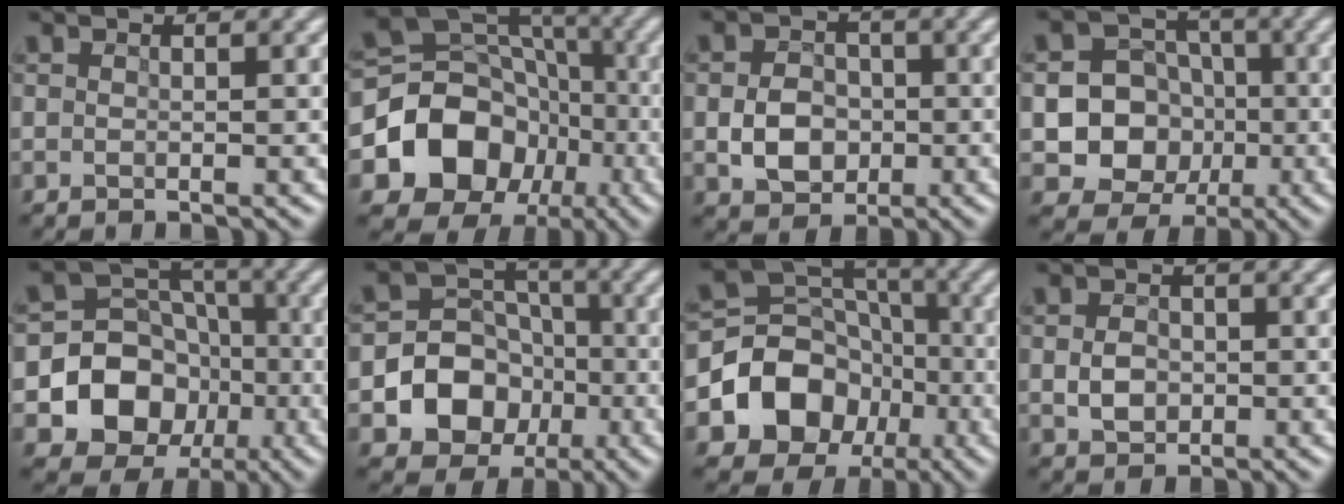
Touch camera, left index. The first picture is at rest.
{"total": 11.6, "force": [-3.4, 9.4, 5.9], "torque": [-0.119, 0.000, -0.056]}
{"total": 3.9, "force": [-1.0, 3.0, 2.3], "torque": [-0.042, 0.003, -0.012]}
{"total": 8.8, "force": [-1.9, 8.0, 3.0], "torque": [-0.054, 0.002, -0.053]}
{"total": 9.8, "force": [-2.8, 8.4, 4.1], "torque": [-0.077, -0.002, -0.067]}
{"total": 8.4, "force": [-2.8, 7.2, 3.4], "torque": [-0.050, 0.005, -0.071]}
{"total": 9.3, "force": [-2.9, 7.5, 4.6], "torque": [-0.082, 0.001, -0.051]}
{"total": 2.0, "force": [-0.4, 1.6, 1.2], "torque": [-0.029, 0.003, -0.003]}